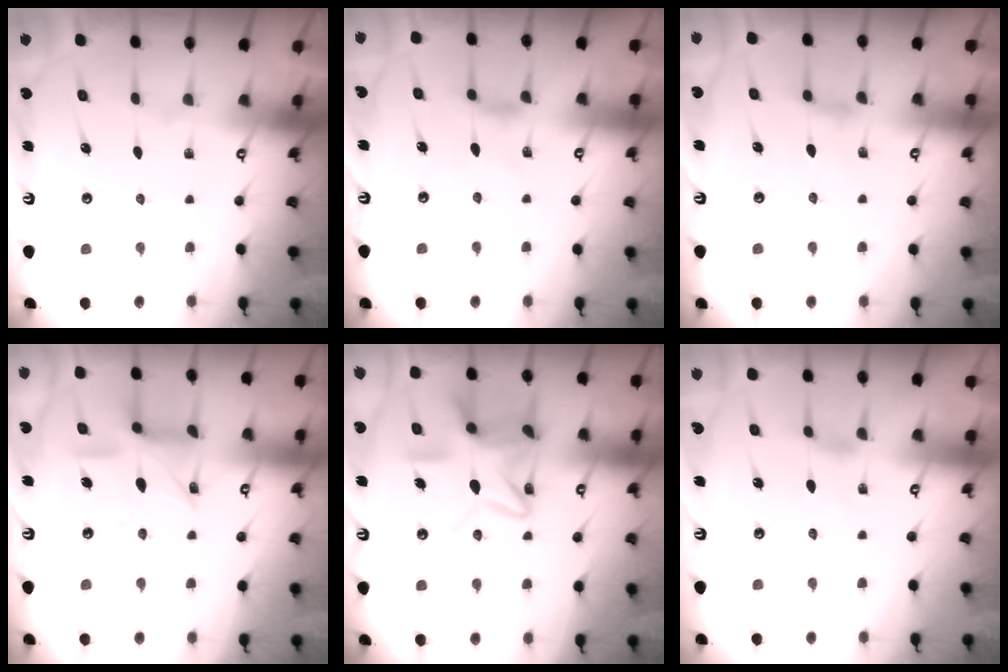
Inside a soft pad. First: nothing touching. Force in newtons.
{"total": 1.6, "press": 1.6, "slide": 0.4}
{"total": 2.3, "press": 2.2, "slide": 0.5}
{"total": 12.0, "press": 12.0, "slide": 0.8}
{"total": 14.1, "press": 14.1, "slide": 1.1}
{"total": 0.8, "press": 0.7, "slide": 0.4}